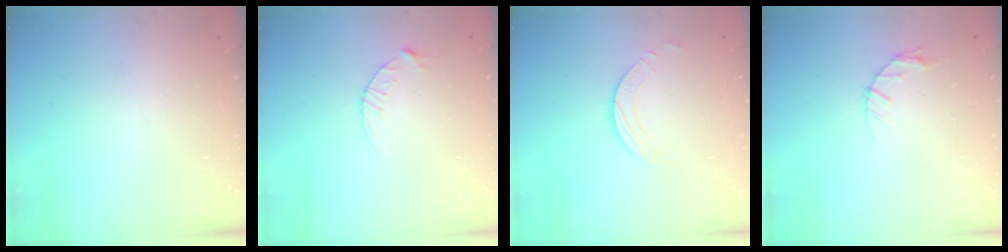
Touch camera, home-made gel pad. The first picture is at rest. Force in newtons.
{"total": 3.6, "press": 3.5, "slide": 0.5}
{"total": 2.0, "press": 1.9, "slide": 0.3}
{"total": 3.3, "press": 3.2, "slide": 0.5}